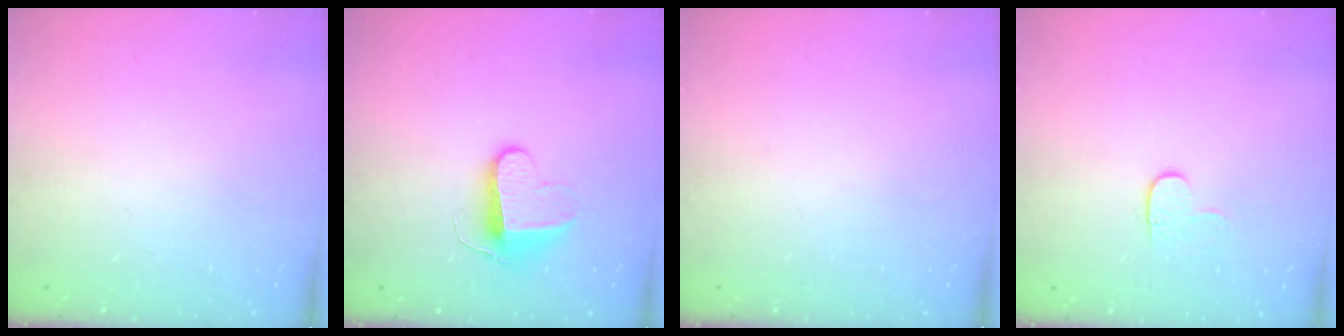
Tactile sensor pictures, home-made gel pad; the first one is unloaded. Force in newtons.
{"total": 9.9, "press": 9.9, "slide": 0.3}
{"total": 0.0}
{"total": 4.0, "press": 3.9, "slide": 0.5}